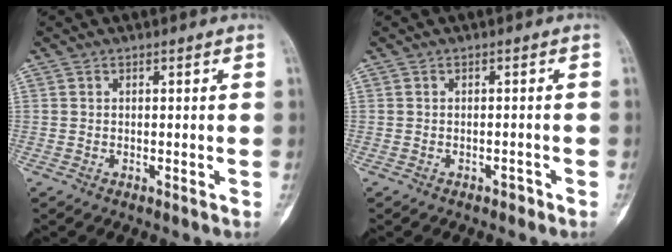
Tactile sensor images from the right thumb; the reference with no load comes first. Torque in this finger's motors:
{"motor_torque": [0.45, 0.31, 0.16, -0.04, 0.05]}